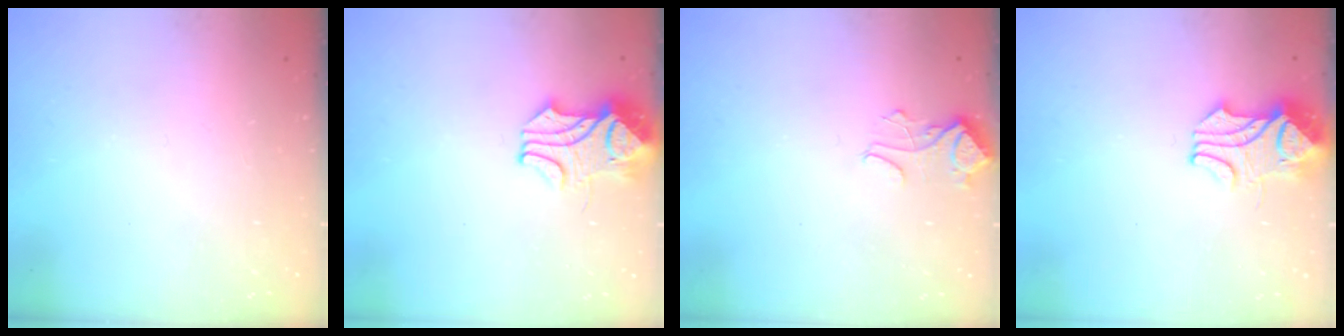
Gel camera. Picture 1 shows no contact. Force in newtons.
{"total": 2.4, "press": 2.2, "slide": 1.0}
{"total": 2.1, "press": 2.1, "slide": 0.5}
{"total": 2.1, "press": 1.9, "slide": 0.9}